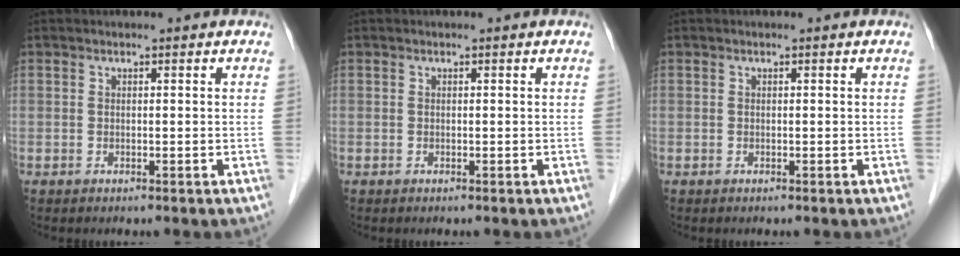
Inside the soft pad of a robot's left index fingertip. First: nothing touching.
{"total": 0.0}
{"total": 0.0}